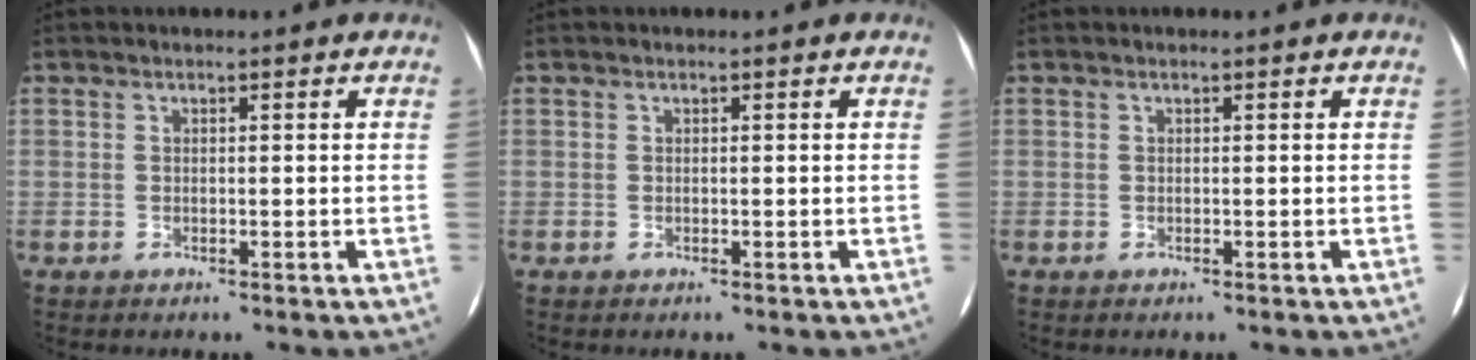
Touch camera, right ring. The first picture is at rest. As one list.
[{"total": 0.0}, {"total": 0.0}]